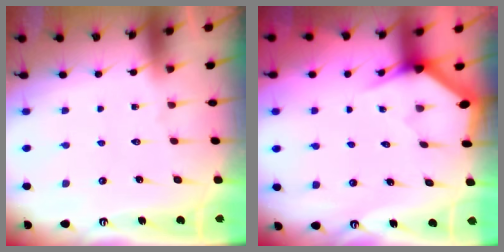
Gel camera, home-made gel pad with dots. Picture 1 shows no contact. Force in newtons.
{"total": 3.0, "press": 3.0, "slide": 0.2}